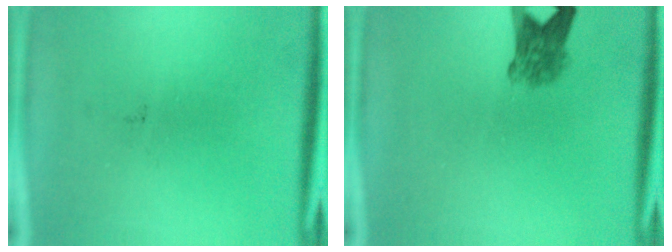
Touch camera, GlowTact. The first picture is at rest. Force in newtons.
{"total": 4.1}